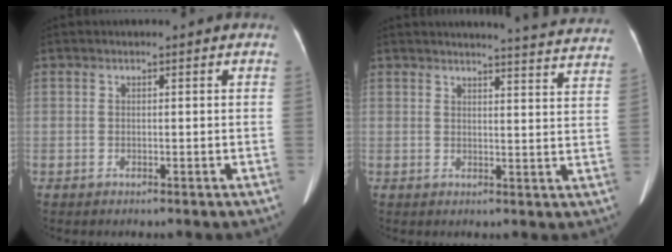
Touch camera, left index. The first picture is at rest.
{"total": 14.6, "force": [14.3, -0.2, 3.0], "torque": [-0.027, -0.078, 0.136]}